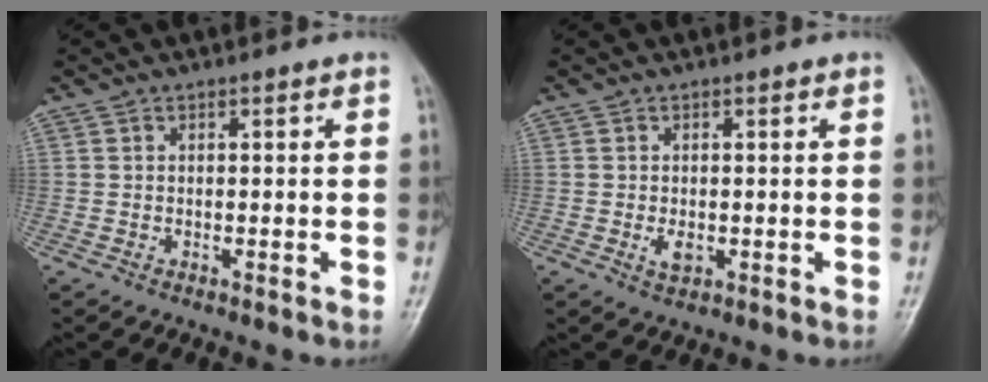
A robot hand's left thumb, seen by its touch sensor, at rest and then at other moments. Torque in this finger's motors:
{"motor_torque": [0.30, 0.37, 0.34, 0.12, 0.00]}